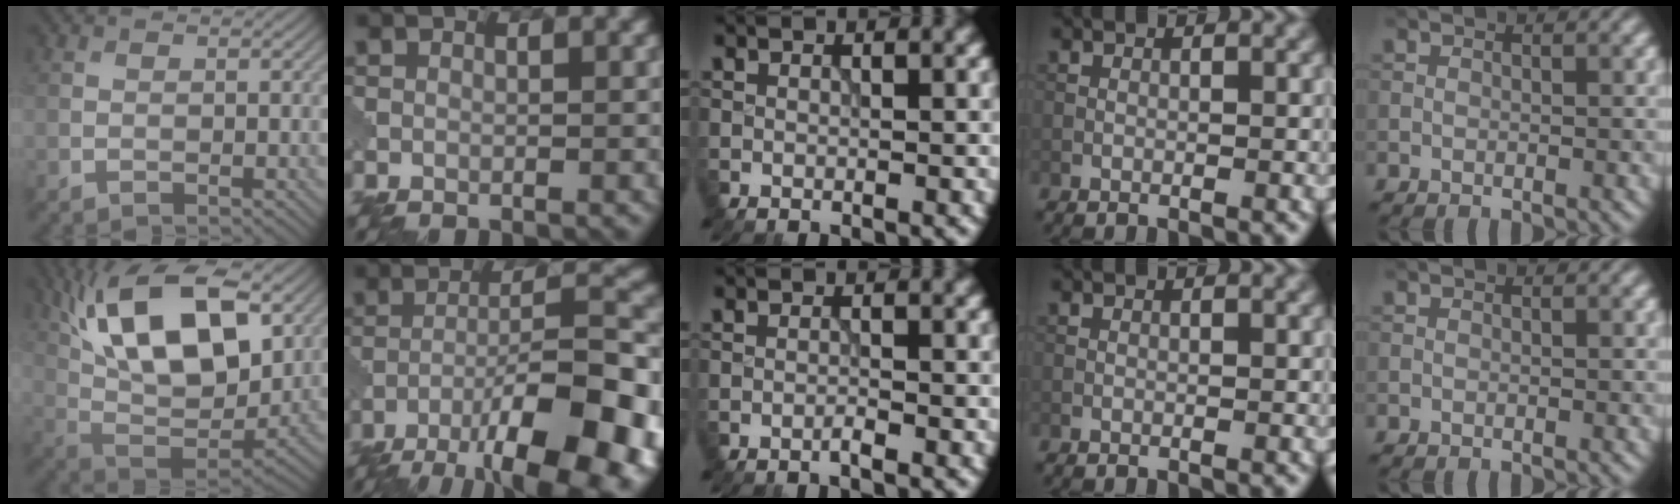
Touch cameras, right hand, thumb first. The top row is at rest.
{"thumb": {"total": 17.8, "force": [7.8, 8.3, 13.6], "torque": [-0.256, 0.020, 0.129]}, "index": {"total": 15.1, "force": [-8.9, 4.3, 11.4], "torque": [-0.177, 0.007, -0.130]}, "middle": {"total": 0.7, "force": [-0.5, 0.0, 0.5], "torque": [-0.009, 0.003, -0.012]}}